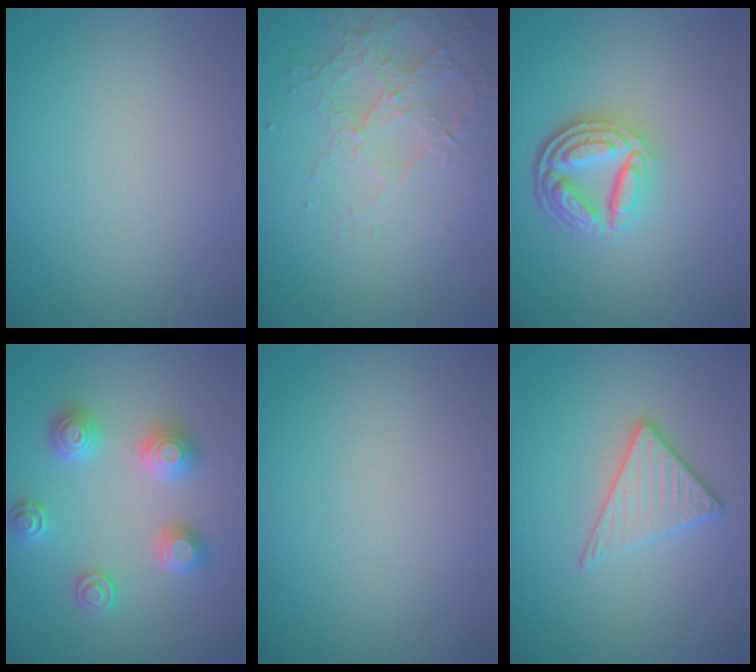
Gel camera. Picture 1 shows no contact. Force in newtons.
{"total": 4.2, "press": 3.0, "slide": 2.9}
{"total": 4.7, "press": 3.5, "slide": 3.2}
{"total": 3.2, "press": 3.2, "slide": 0.4}
{"total": 0.0}
{"total": 2.7, "press": 2.6, "slide": 1.0}